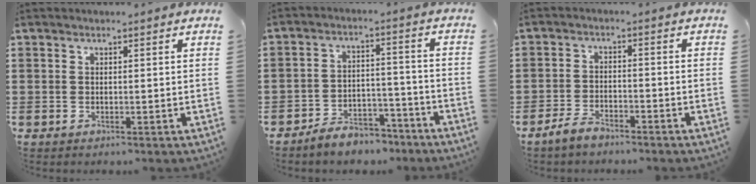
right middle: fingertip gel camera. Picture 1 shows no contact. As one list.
[{"total": 5.4, "force": [-5.2, 1.4, 0.9], "torque": [-0.012, 0.019, -0.103]}, {"total": 3.5, "force": [-3.1, 1.1, 1.4], "torque": [-0.039, 0.005, -0.065]}]